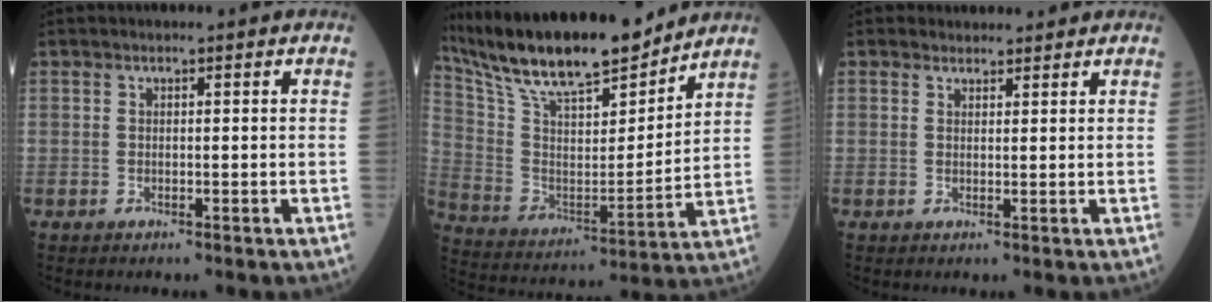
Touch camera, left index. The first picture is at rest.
{"total": 21.0, "force": [18.0, 3.9, 10.2], "torque": [-0.194, 0.002, 0.317]}
{"total": 2.2, "force": [2.0, 1.0, -0.1], "torque": [0.004, 0.006, 0.027]}